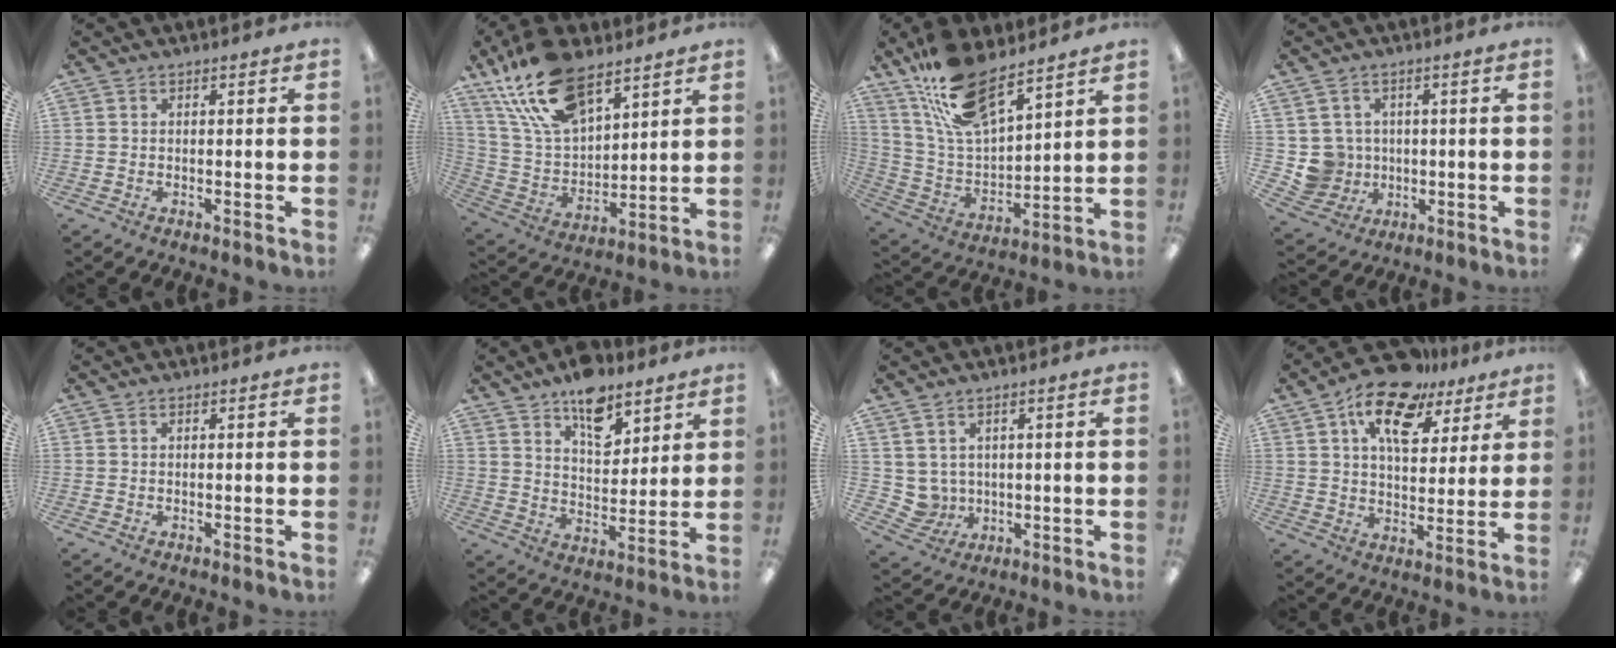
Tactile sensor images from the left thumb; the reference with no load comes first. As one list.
[{"total": 20.0, "force": [12.8, 9.7, 12.0], "torque": [-0.249, -0.053, 0.227]}, {"total": 17.3, "force": [13.1, 6.2, 9.5], "torque": [-0.206, -0.064, 0.237]}, {"total": 6.2, "force": [0.6, 6.2, 0.4], "torque": [-0.029, 0.003, 0.022]}, {"total": 0.0}, {"total": 11.3, "force": [7.9, 5.8, 5.6], "torque": [-0.068, -0.045, 0.138]}, {"total": 4.5, "force": [2.3, 3.9, 0.4], "torque": [-0.034, -0.009, 0.047]}, {"total": 15.4, "force": [9.8, 7.8, 9.0], "torque": [-0.148, -0.043, 0.171]}]